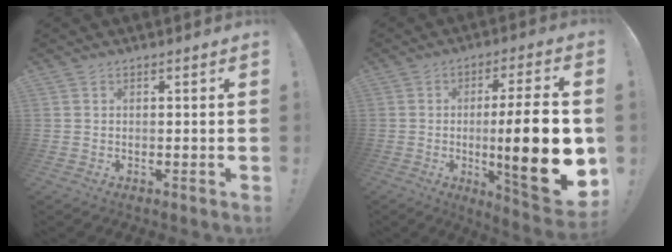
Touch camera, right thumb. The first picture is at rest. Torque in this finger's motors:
{"motor_torque": [0.51, 0.84, 0.78, 0.36, 0.16]}